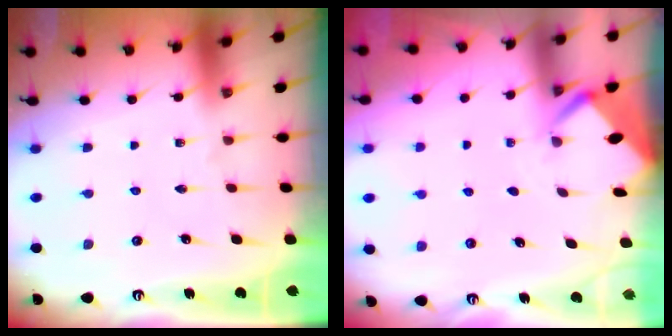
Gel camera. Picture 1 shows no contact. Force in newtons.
{"total": 2.5, "press": 2.5, "slide": 0.1}